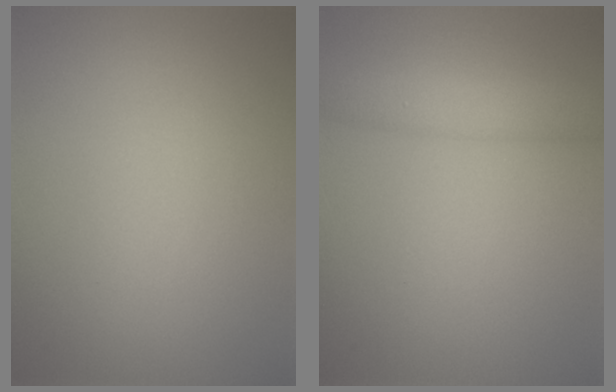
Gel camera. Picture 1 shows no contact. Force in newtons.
{"total": 3.0, "press": 3.0, "slide": 0.1}